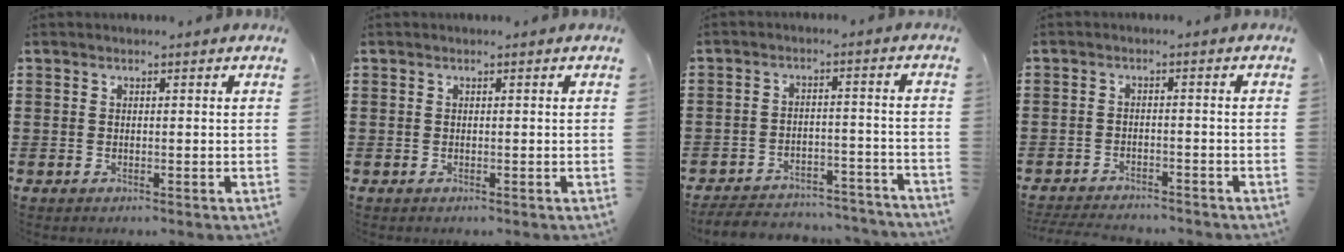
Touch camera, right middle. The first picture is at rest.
{"total": 0.0}
{"total": 5.3, "force": [-5.2, 0.6, 0.7], "torque": [-0.016, 0.007, -0.105]}
{"total": 3.1, "force": [-3.0, 0.3, 0.2], "torque": [-0.015, -0.005, -0.066]}